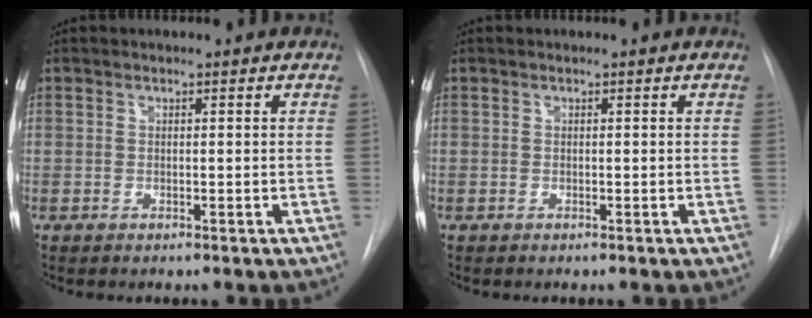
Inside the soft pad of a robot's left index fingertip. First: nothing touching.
{"total": 0.0}